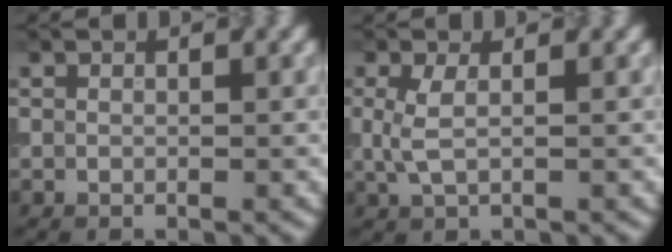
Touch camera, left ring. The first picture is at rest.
{"total": 2.0, "force": [0.3, 0.8, 1.9], "torque": [-0.046, 0.000, 0.006]}